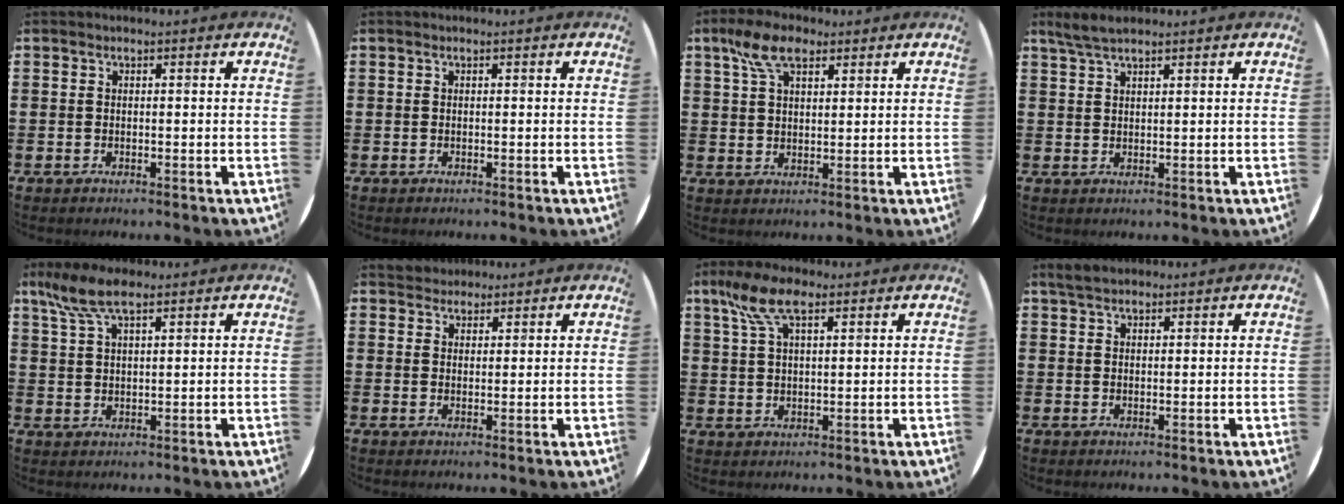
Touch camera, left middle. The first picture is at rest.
{"total": 0.0}
{"total": 6.6, "force": [4.1, 3.3, 4.0], "torque": [-0.081, 0.006, 0.074]}
{"total": 3.0, "force": [2.4, 0.7, 1.7], "torque": [-0.036, 0.006, 0.045]}
{"total": 6.6, "force": [4.6, 2.1, 4.3], "torque": [-0.094, 0.001, 0.084]}
{"total": 2.4, "force": [2.2, 0.8, -0.3], "torque": [0.001, 0.003, 0.044]}
{"total": 7.1, "force": [4.1, 2.9, 5.0], "torque": [-0.107, 0.007, 0.074]}
{"total": 2.3, "force": [1.9, 0.8, 0.9], "torque": [-0.013, 0.003, 0.034]}